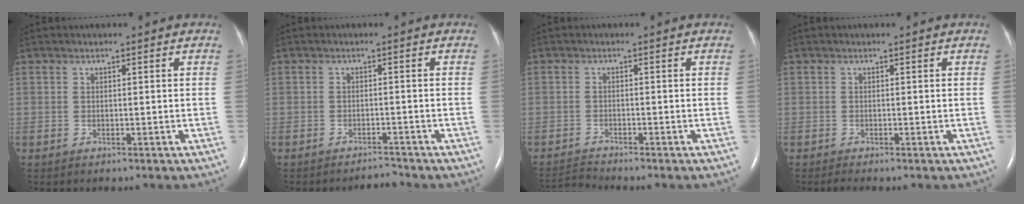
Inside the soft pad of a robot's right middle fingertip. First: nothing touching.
{"total": 1.5, "force": [-1.5, -0.2, -0.2], "torque": [0.002, -0.006, -0.021]}
{"total": 2.5, "force": [-2.3, -1.0, -0.3], "torque": [-0.004, -0.022, -0.044]}
{"total": 0.6, "force": [-0.6, -0.1, 0.3], "torque": [-0.012, -0.003, -0.012]}